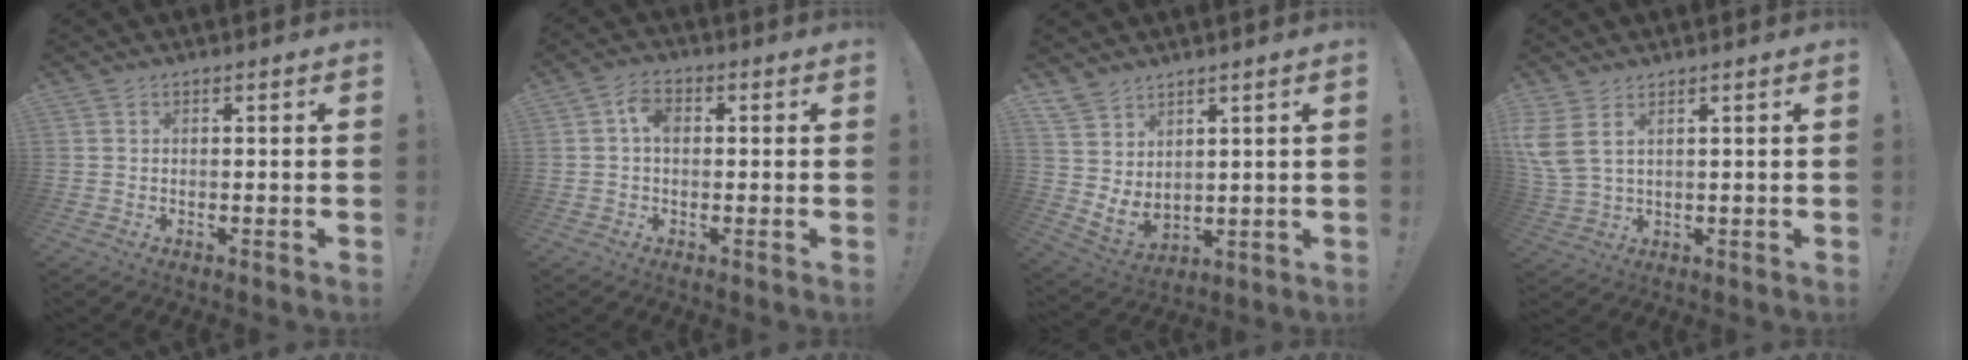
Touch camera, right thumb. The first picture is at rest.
{"total": 4.8, "force": [0.5, 3.2, 3.5], "torque": [-0.053, 0.006, 0.008]}
{"total": 6.9, "force": [4.6, 4.3, 2.7], "torque": [-0.061, -0.042, 0.098]}
{"total": 5.8, "force": [3.2, 2.2, 4.3], "torque": [-0.100, -0.019, 0.065]}